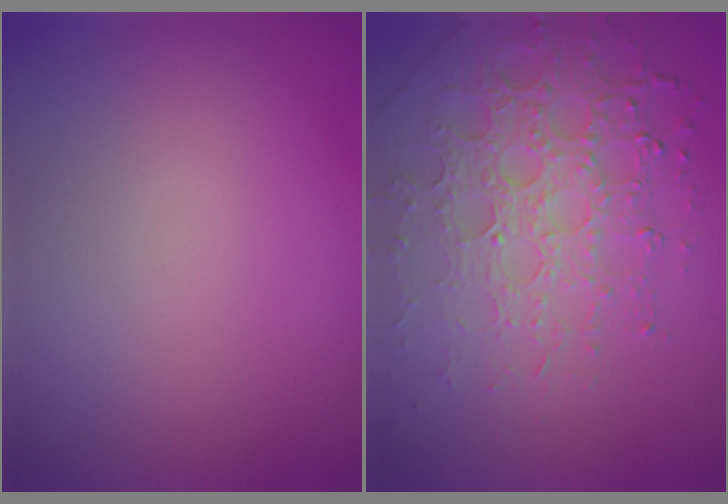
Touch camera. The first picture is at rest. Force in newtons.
{"total": 6.9, "press": 5.0, "slide": 4.7}